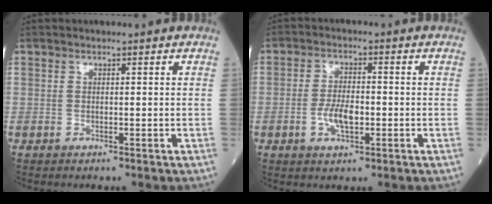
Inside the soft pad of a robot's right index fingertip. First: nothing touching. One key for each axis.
{"total": 4.8, "fx": -1.2, "fy": 1.8, "fz": 4.2, "tx": -0.085, "ty": 0.000, "tz": -0.022}